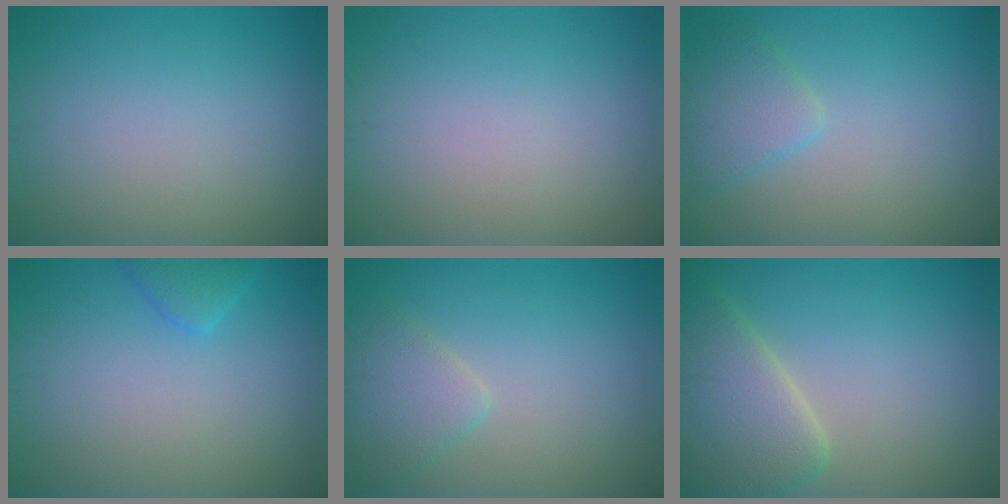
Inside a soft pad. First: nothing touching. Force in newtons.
{"total": 0.0}
{"total": 2.5, "press": 2.5, "slide": 0.2}
{"total": 1.8, "press": 1.8, "slide": 0.1}
{"total": 2.6, "press": 2.6, "slide": 0.2}
{"total": 6.3, "press": 6.3, "slide": 0.8}